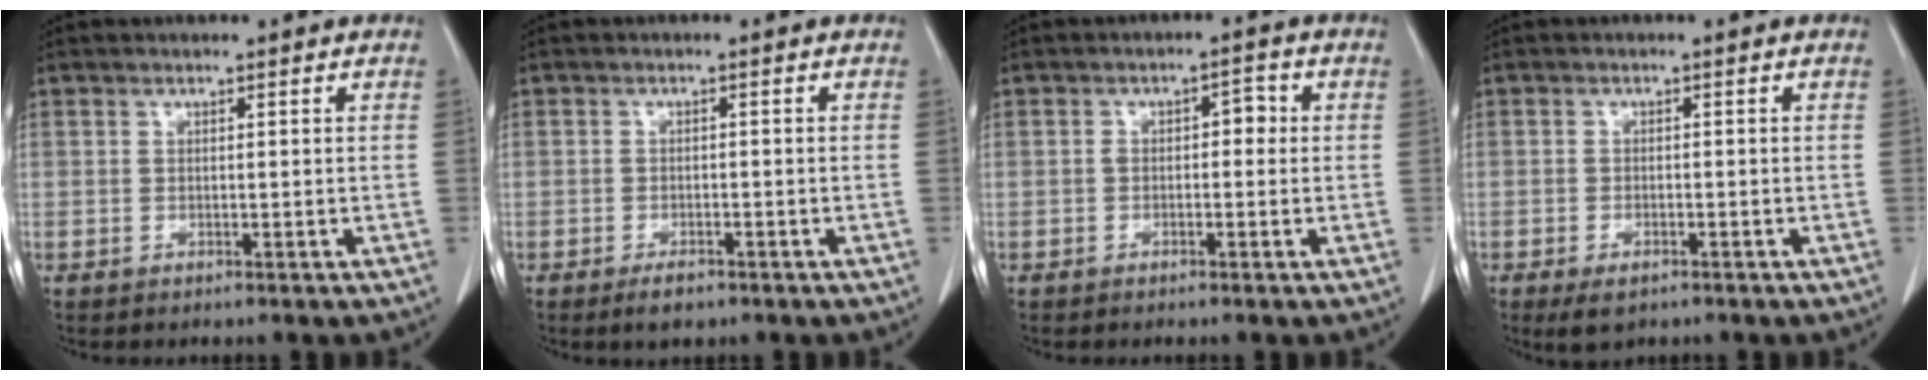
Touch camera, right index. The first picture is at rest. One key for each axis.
{"total": 2.6, "fx": -1.8, "fy": 1.2, "fz": 1.4, "tx": -0.024, "ty": -0.001, "tz": -0.024}
{"total": 2.8, "fx": 0.0, "fy": 1.5, "fz": 2.4, "tx": -0.035, "ty": 0.018, "tz": 0.001}
{"total": 3.3, "fx": -2.1, "fy": 1.4, "fz": 2.1, "tx": -0.038, "ty": -0.005, "tz": -0.027}